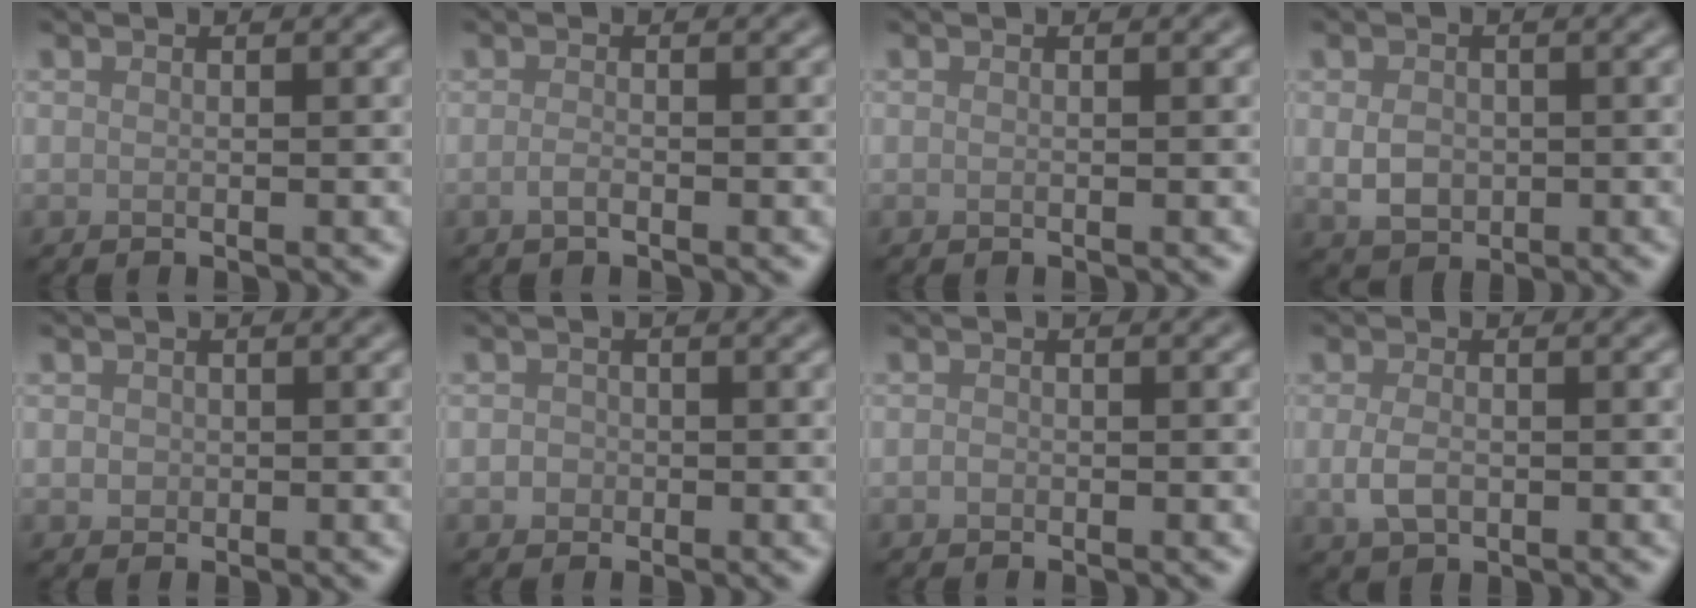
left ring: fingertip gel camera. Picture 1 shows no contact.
{"total": 0.8, "force": [-0.4, 0.3, 0.6], "torque": [-0.014, -0.002, -0.008]}
{"total": 0.0}
{"total": 3.0, "force": [-0.1, 2.3, 1.9], "torque": [-0.038, -0.002, -0.002]}
{"total": 1.0, "force": [0.0, 1.0, 0.3], "torque": [0.002, -0.004, 0.000]}
{"total": 1.1, "force": [-0.3, 1.1, 0.2], "torque": [0.005, -0.002, -0.007]}
{"total": 0.5, "force": [-0.2, 0.4, 0.2], "torque": [-0.003, -0.003, -0.005]}
{"total": 2.4, "force": [-0.3, 1.6, 1.7], "torque": [-0.038, -0.004, -0.007]}